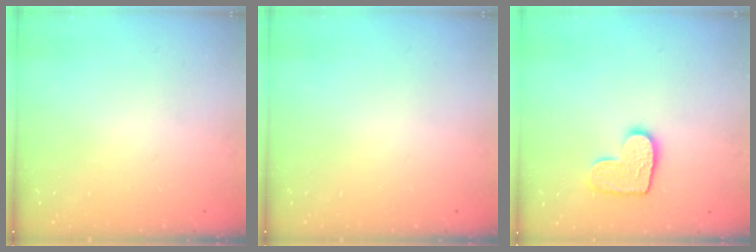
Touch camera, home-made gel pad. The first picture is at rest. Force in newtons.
{"total": 0.0}
{"total": 10.3, "press": 10.2, "slide": 0.6}